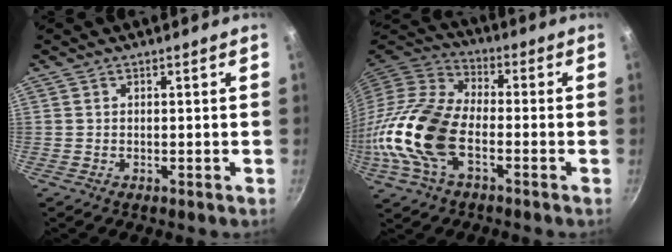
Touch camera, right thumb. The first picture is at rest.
{"total": 17.8, "force": [-4.8, 9.7, 14.1], "torque": [-0.279, 0.031, -0.111]}